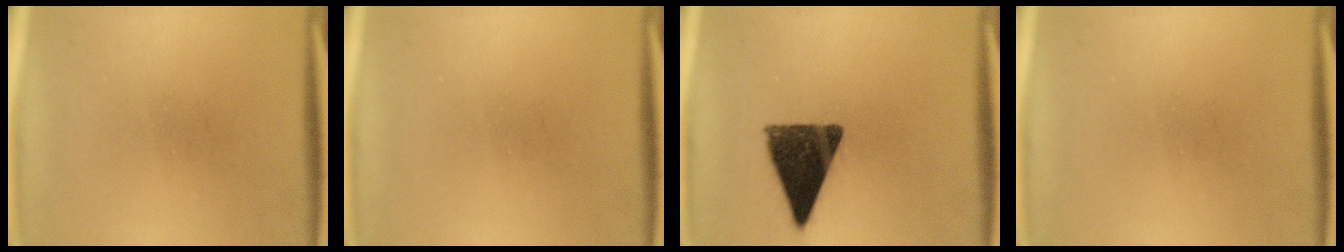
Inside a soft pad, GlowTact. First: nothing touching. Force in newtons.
{"total": 0.0}
{"total": 12.8}
{"total": 0.0}